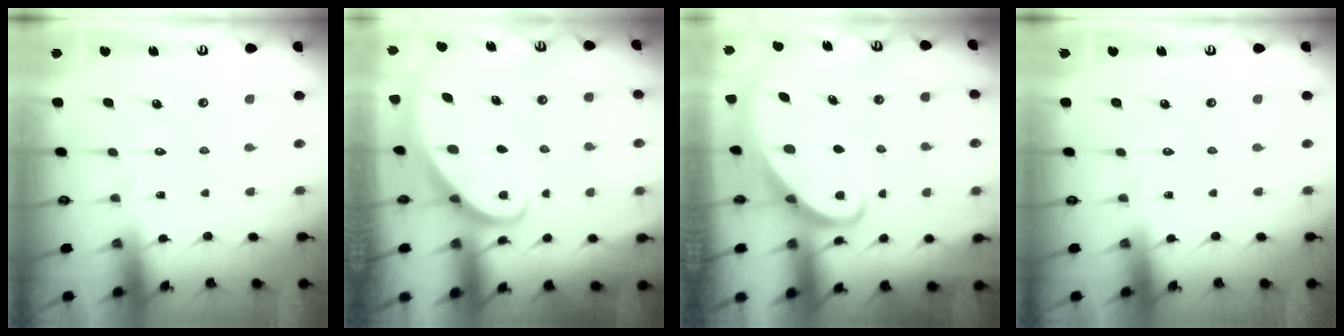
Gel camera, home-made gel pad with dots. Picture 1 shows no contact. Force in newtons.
{"total": 2.7, "press": 2.7, "slide": 0.2}
{"total": 3.2, "press": 3.1, "slide": 0.4}
{"total": 0.0}